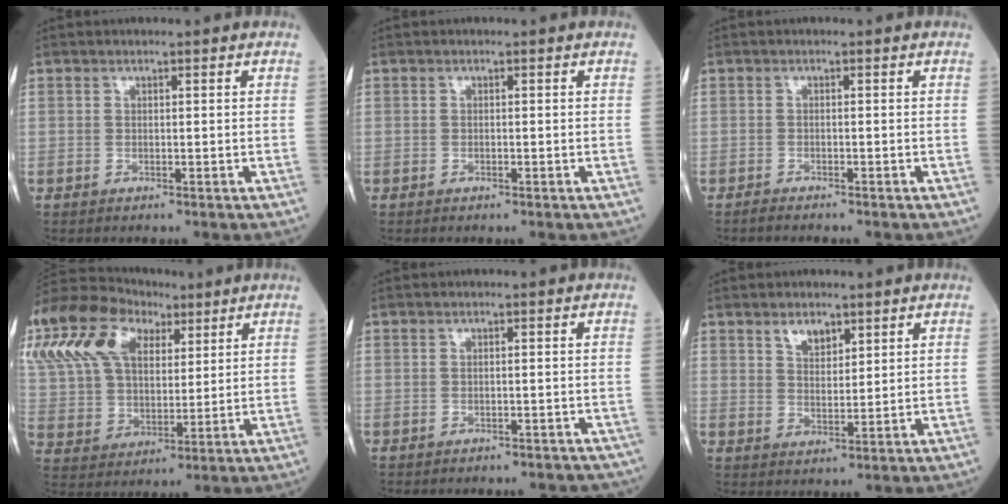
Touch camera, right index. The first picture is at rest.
{"total": 0.0}
{"total": 1.5, "force": [-1.4, 0.1, 0.6], "torque": [-0.017, -0.003, -0.019]}
{"total": 27.4, "force": [13.8, 17.0, 16.5], "torque": [-0.425, 0.105, 0.256]}
{"total": 5.9, "force": [-5.2, 2.1, 1.7], "torque": [-0.020, -0.002, -0.052]}
{"total": 3.3, "force": [2.3, 1.6, 1.8], "torque": [-0.035, -0.001, 0.045]}